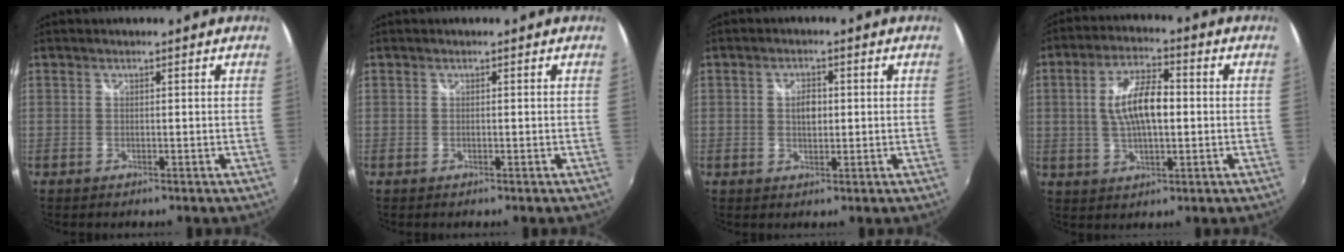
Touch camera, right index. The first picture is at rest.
{"total": 0.0}
{"total": 3.2, "force": [0.3, 1.9, 2.5], "torque": [-0.041, 0.005, 0.004]}
{"total": 9.9, "force": [0.4, 3.9, 9.1], "torque": [-0.173, 0.010, 0.009]}